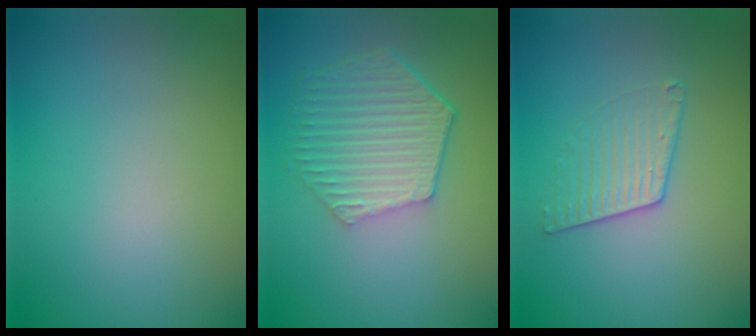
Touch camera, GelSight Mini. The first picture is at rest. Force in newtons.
{"total": 6.0, "press": 4.4, "slide": 4.0}
{"total": 2.0, "press": 1.5, "slide": 1.3}